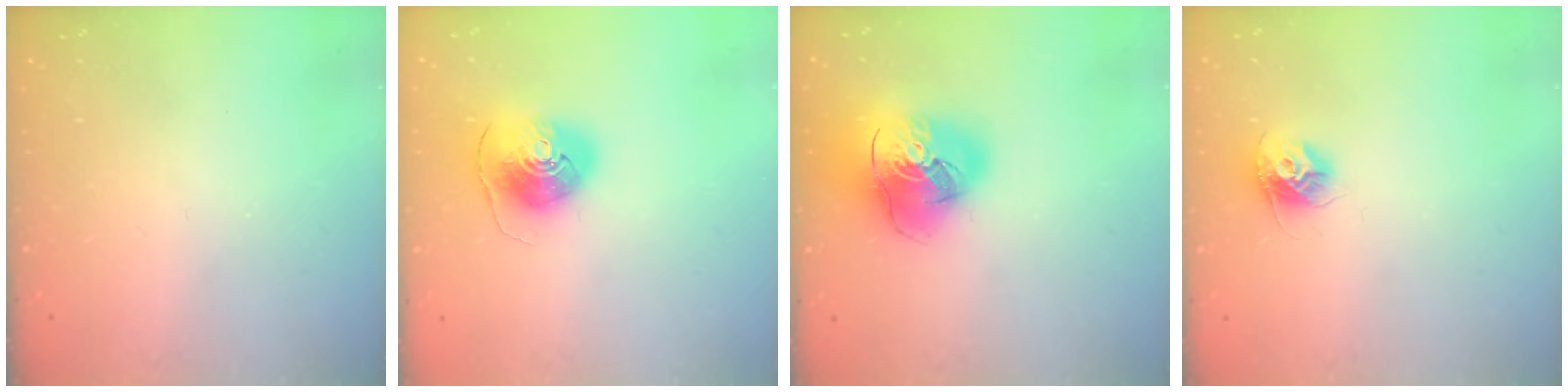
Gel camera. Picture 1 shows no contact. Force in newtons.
{"total": 10.2, "press": 10.1, "slide": 1.1}
{"total": 19.7, "press": 19.5, "slide": 2.7}
{"total": 9.5, "press": 9.5, "slide": 0.2}